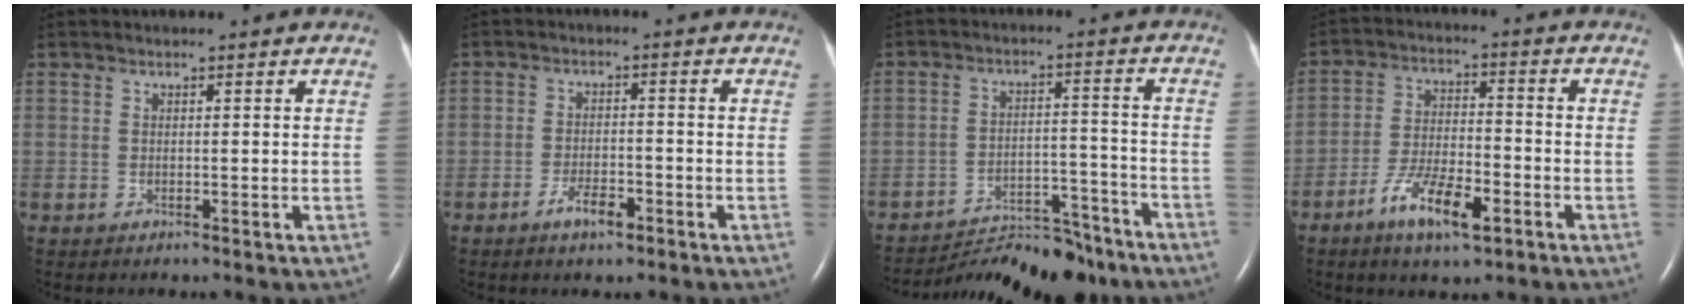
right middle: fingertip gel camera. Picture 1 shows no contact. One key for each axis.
{"total": 3.9, "fx": -2.5, "fy": 1.1, "fz": 2.8, "tx": -0.056, "ty": 0.000, "tz": -0.043}
{"total": 15.2, "fx": -14.4, "fy": 2.3, "fz": 4.1, "tx": -0.065, "ty": 0.007, "tz": -0.206}
{"total": 9.3, "fx": -5.1, "fy": 2.6, "fz": 7.3, "tx": -0.144, "ty": -0.005, "tz": -0.090}